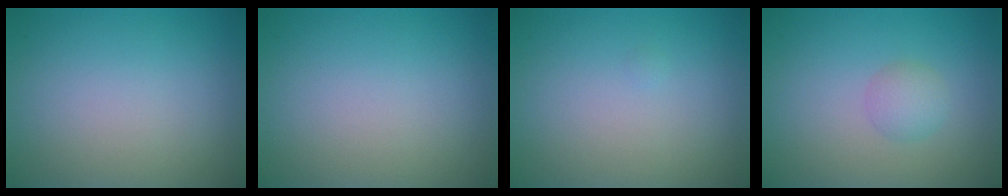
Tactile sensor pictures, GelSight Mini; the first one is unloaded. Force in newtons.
{"total": 0.0}
{"total": 0.0}
{"total": 1.5, "press": 1.5, "slide": 0.0}